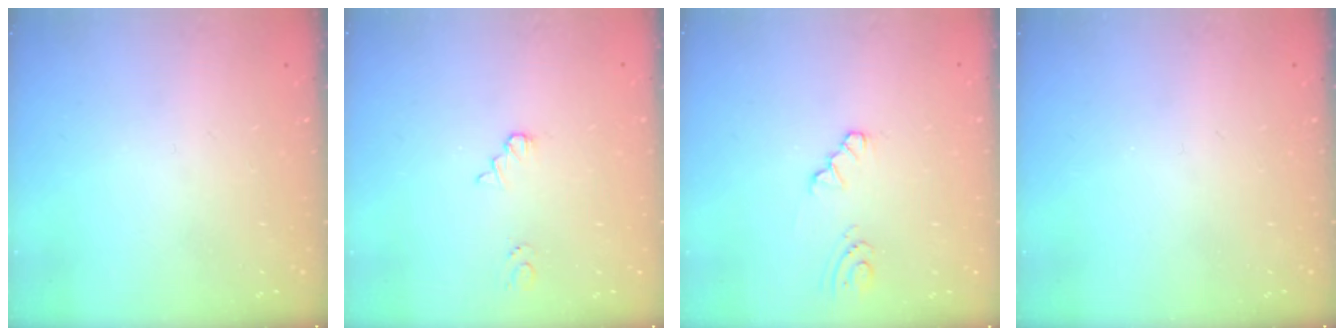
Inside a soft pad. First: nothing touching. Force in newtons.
{"total": 1.4, "press": 1.4, "slide": 0.2}
{"total": 3.0, "press": 3.0, "slide": 0.4}
{"total": 0.0}